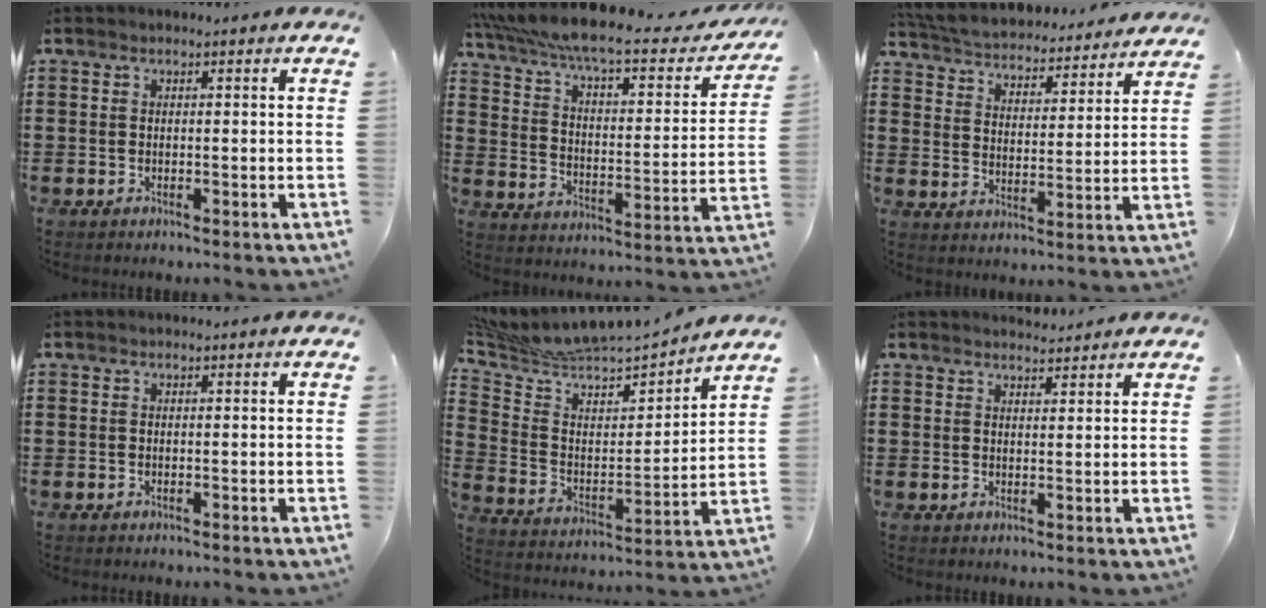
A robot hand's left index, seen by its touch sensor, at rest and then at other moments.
{"total": 7.8, "force": [6.5, 0.6, 4.2], "torque": [-0.108, -0.045, 0.107]}
{"total": 3.9, "force": [3.9, 0.1, 0.1], "torque": [-0.027, -0.034, 0.060]}
{"total": 0.0}
{"total": 6.6, "force": [6.3, 1.5, 1.3], "torque": [-0.064, -0.056, 0.103]}
{"total": 2.3, "force": [2.3, 0.1, 0.2], "torque": [-0.001, -0.008, 0.042]}